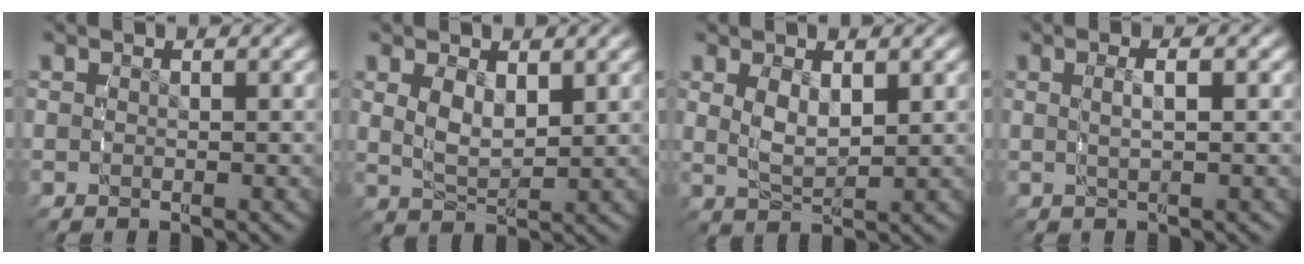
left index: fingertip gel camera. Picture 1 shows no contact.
{"total": 3.1, "force": [0.9, 1.6, 2.5], "torque": [-0.052, -0.019, 0.027]}
{"total": 2.9, "force": [0.8, 1.2, 2.5], "torque": [-0.054, -0.012, 0.025]}
{"total": 2.5, "force": [0.4, 0.4, 2.4], "torque": [-0.036, 0.003, 0.010]}